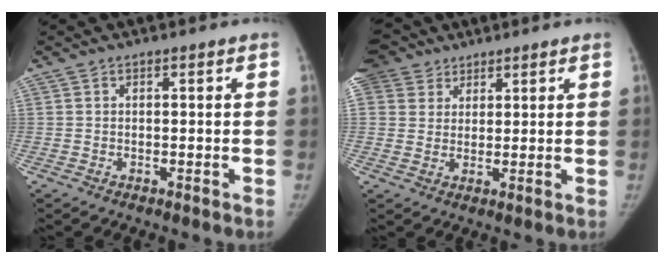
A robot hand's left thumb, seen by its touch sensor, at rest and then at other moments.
{"total": 12.1, "force": [6.8, 9.4, 3.6], "torque": [-0.076, 0.013, 0.130]}